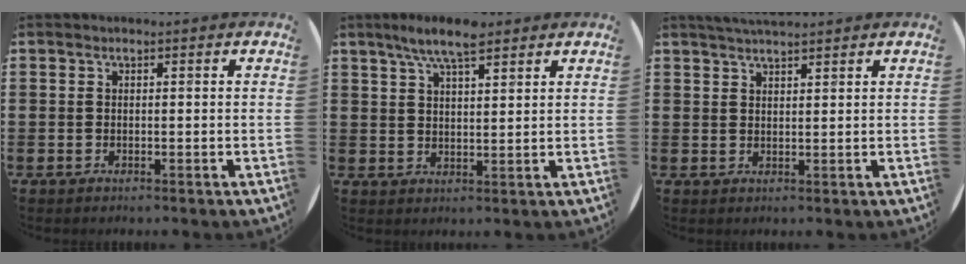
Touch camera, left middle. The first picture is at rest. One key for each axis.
{"total": 6.2, "fx": 4.8, "fy": 1.4, "fz": 3.7, "tx": -0.081, "ty": -0.002, "tz": 0.085}
{"total": 2.6, "fx": 2.5, "fy": 0.1, "fz": 0.5, "tx": -0.014, "ty": -0.001, "tz": 0.047}